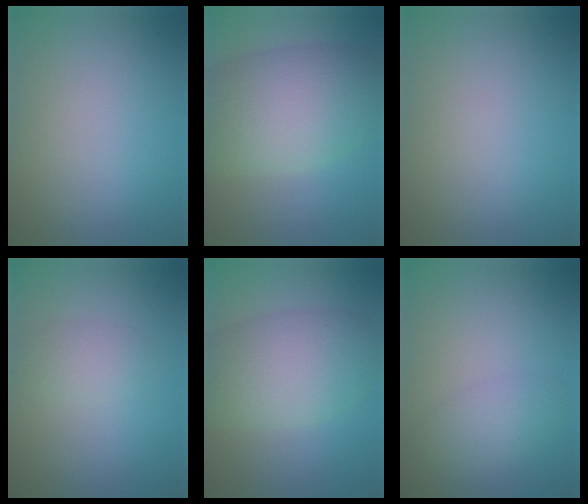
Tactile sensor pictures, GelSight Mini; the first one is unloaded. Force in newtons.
{"total": 9.8, "press": 9.8, "slide": 0.3}
{"total": 0.0}
{"total": 1.8, "press": 1.8, "slide": 0.0}
{"total": 7.0, "press": 7.0, "slide": 0.4}
{"total": 2.5, "press": 2.5, "slide": 0.1}